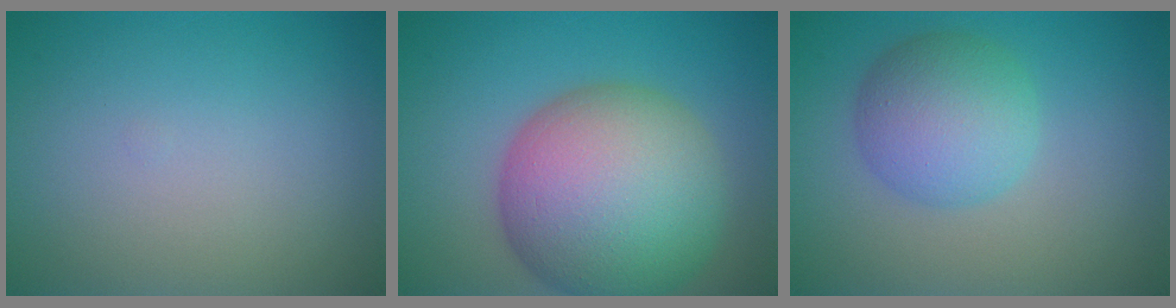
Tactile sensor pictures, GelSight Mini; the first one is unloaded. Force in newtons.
{"total": 13.5, "press": 13.5, "slide": 0.4}
{"total": 5.3, "press": 5.3, "slide": 0.0}